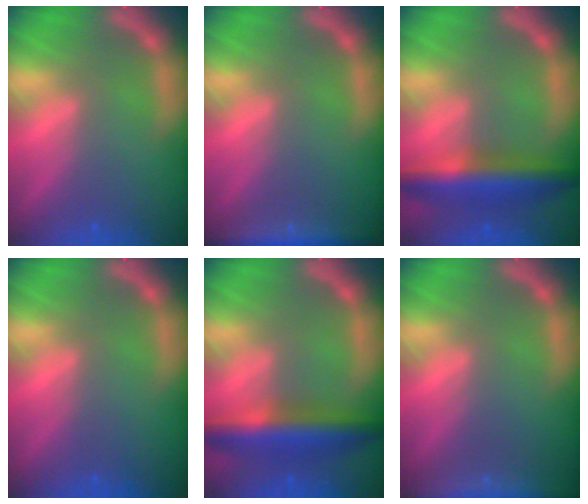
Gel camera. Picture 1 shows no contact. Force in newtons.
{"total": 4.5}
{"total": 7.0}
{"total": 0.0}
{"total": 7.0}
{"total": 8.5}